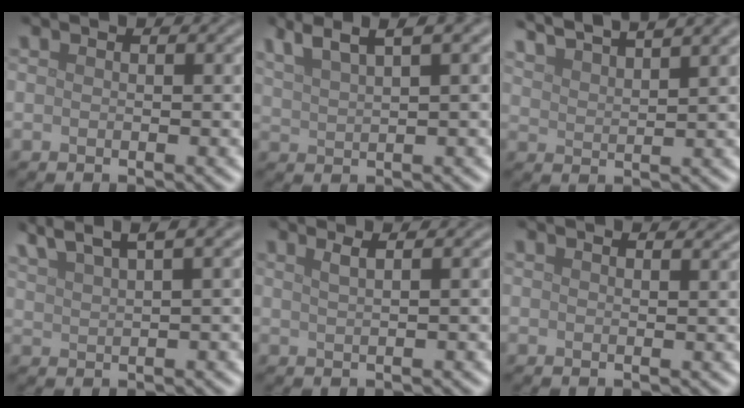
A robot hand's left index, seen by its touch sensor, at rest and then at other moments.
{"total": 5.3, "force": [3.8, 1.1, 3.6], "torque": [-0.057, 0.021, 0.068]}
{"total": 6.6, "force": [5.6, 1.3, 3.3], "torque": [-0.036, 0.030, 0.061]}
{"total": 6.0, "force": [4.5, 1.1, 3.8], "torque": [-0.059, 0.022, 0.078]}
{"total": 2.5, "force": [1.4, 1.1, 1.7], "torque": [-0.004, 0.007, -0.004]}
{"total": 1.7, "force": [1.5, 0.4, 0.7], "torque": [-0.007, 0.001, 0.014]}